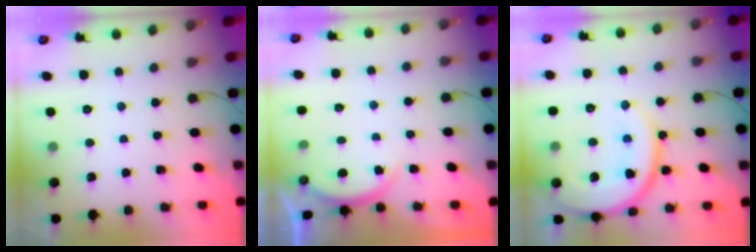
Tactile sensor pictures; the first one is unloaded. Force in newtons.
{"total": 2.8, "press": 2.8, "slide": 0.6}
{"total": 18.0, "press": 18.0, "slide": 1.7}